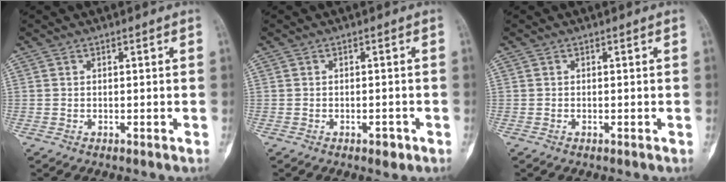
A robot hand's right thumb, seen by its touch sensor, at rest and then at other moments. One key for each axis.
{"total": 1.7, "fx": -0.9, "fy": 1.0, "fz": 1.1, "tx": -0.011, "ty": 0.006, "tz": -0.010}
{"total": 0.0}